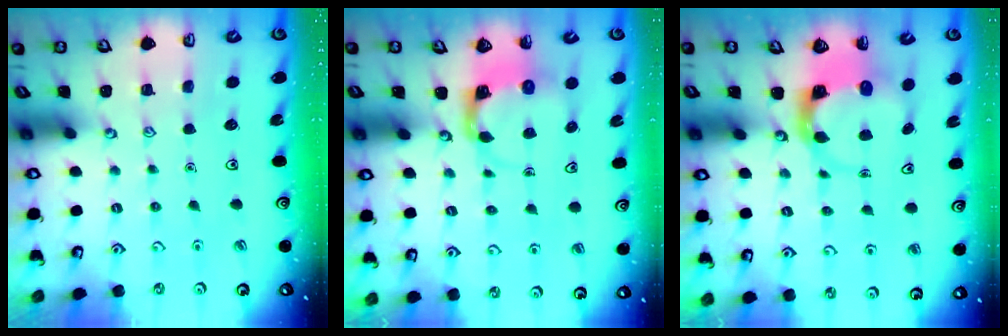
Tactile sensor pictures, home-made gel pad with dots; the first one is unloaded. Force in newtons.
{"total": 3.9, "press": 3.9, "slide": 0.7}
{"total": 3.6, "press": 3.6, "slide": 0.5}